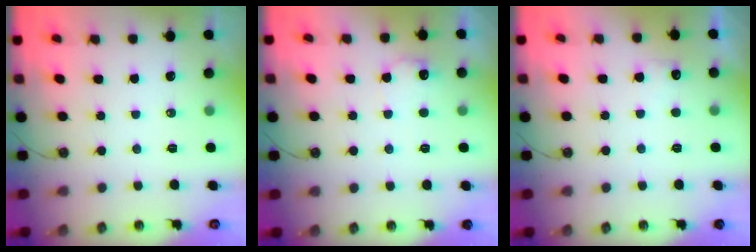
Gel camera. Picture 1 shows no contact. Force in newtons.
{"total": 7.7, "press": 7.7, "slide": 0.5}
{"total": 5.6, "press": 5.5, "slide": 1.3}